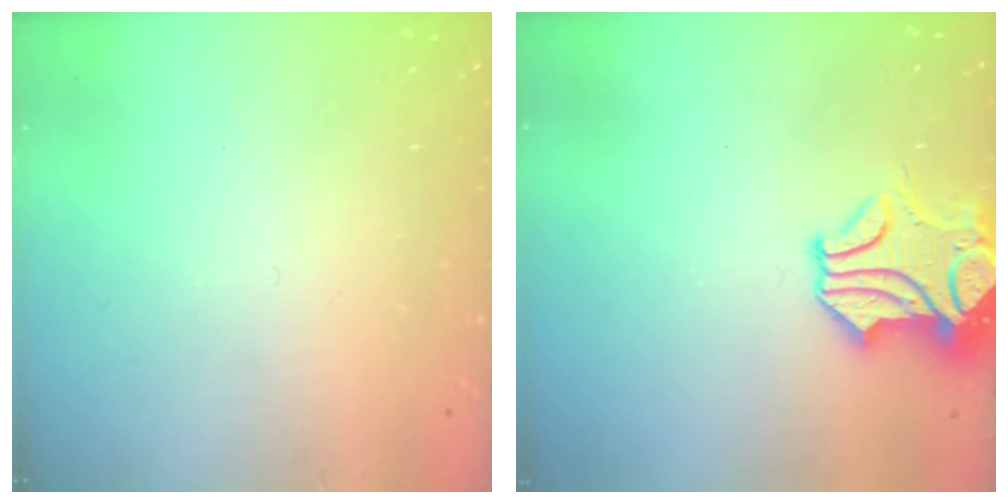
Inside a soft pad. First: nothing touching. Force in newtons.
{"total": 2.0, "press": 1.5, "slide": 1.3}